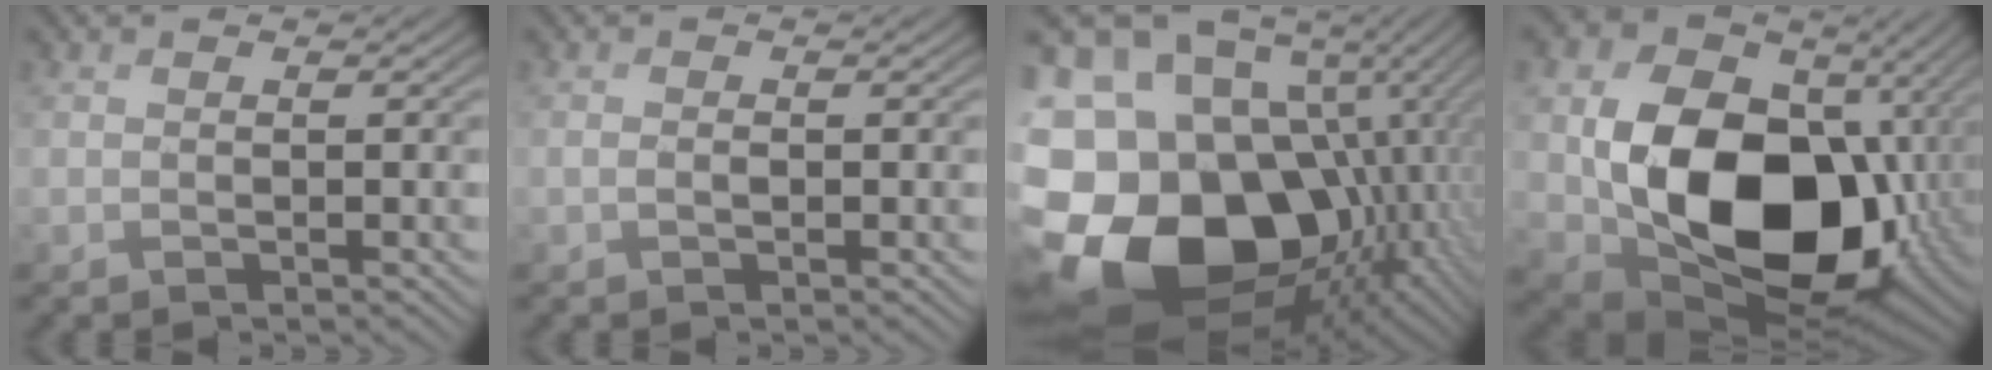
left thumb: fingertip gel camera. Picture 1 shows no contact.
{"total": 0.8, "force": [-0.2, 0.4, 0.7], "torque": [-0.017, 0.000, -0.003]}
{"total": 23.1, "force": [-3.7, 17.9, 14.1], "torque": [-0.308, -0.053, -0.048]}
{"total": 19.0, "force": [-1.1, 14.0, 12.8], "torque": [-0.257, -0.060, 0.006]}